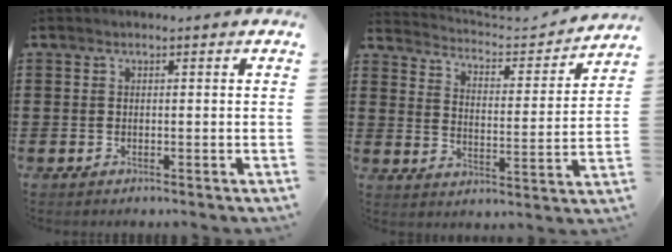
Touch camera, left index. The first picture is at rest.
{"total": 3.3, "force": [3.3, 0.4, 0.2], "torque": [-0.028, -0.029, 0.048]}